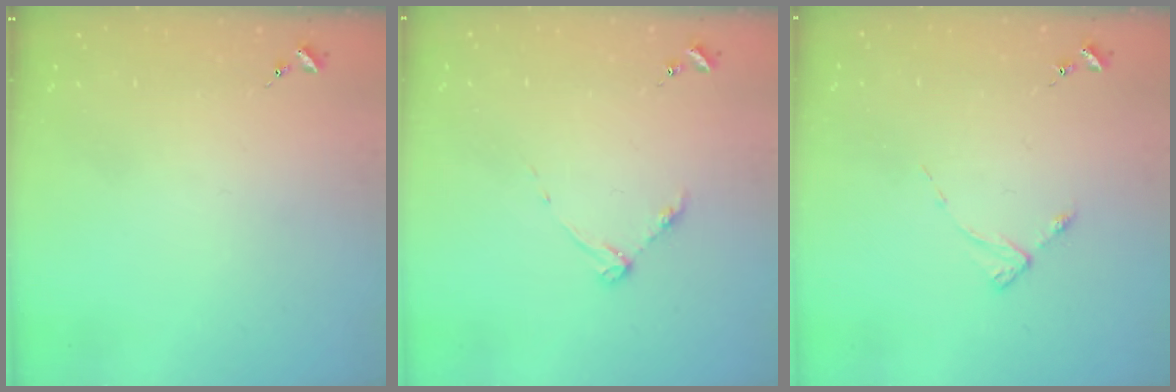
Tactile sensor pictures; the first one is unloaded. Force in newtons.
{"total": 3.3, "press": 3.3, "slide": 0.5}
{"total": 2.9, "press": 2.8, "slide": 0.4}